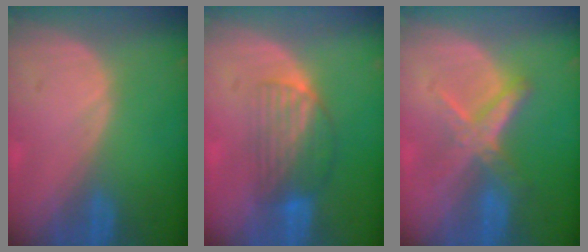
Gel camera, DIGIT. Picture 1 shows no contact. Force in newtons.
{"total": 6.6, "press": 5.8, "slide": 3.0}
{"total": 6.2, "press": 5.5, "slide": 2.7}